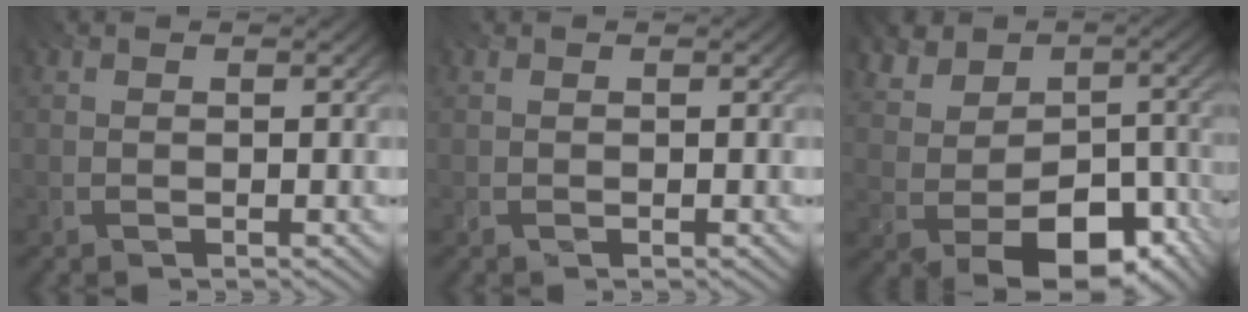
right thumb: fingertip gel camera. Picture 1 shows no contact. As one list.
[{"total": 0.0}, {"total": 11.3, "force": [-2.3, 8.1, 7.5], "torque": [-0.124, -0.017, -0.018]}]